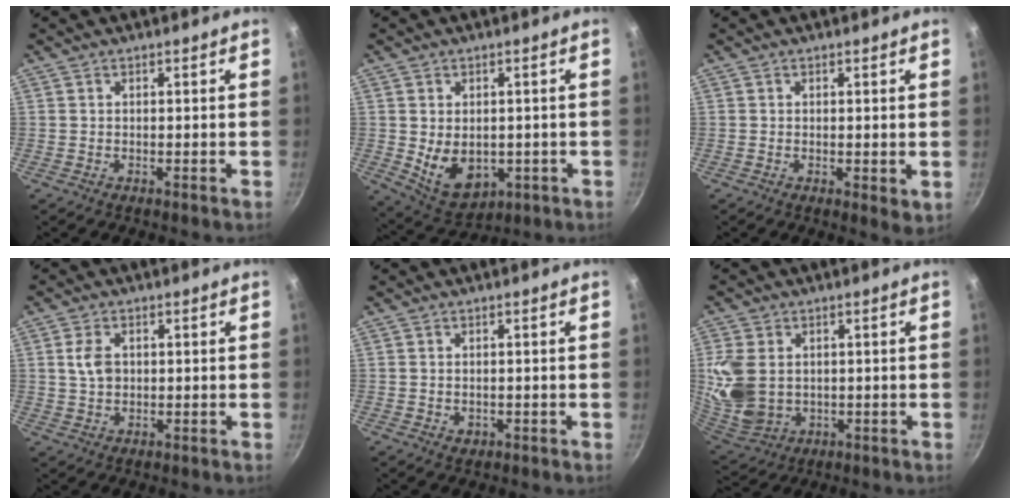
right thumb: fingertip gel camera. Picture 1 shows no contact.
{"total": 9.5, "force": [-0.7, 6.9, 6.6], "torque": [-0.087, -0.012, 0.015]}
{"total": 2.7, "force": [0.1, 1.1, 2.5], "torque": [-0.034, -0.010, 0.001]}
{"total": 4.3, "force": [0.8, 3.0, 3.0], "torque": [-0.048, 0.001, 0.013]}
{"total": 1.6, "force": [-0.3, 1.3, 0.9], "torque": [-0.012, 0.000, -0.003]}
{"total": 12.0, "force": [1.3, 9.0, 7.9], "torque": [-0.156, -0.021, 0.042]}